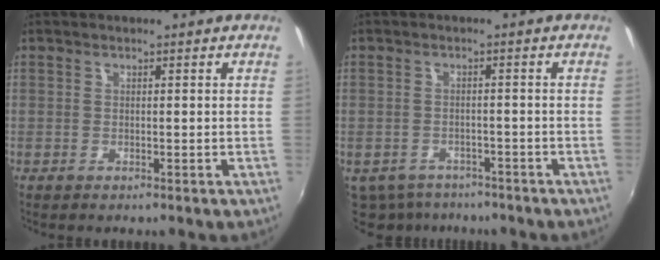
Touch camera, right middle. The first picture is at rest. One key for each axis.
{"total": 8.5, "fx": -6.5, "fy": 4.7, "fz": 2.8, "tx": -0.078, "ty": -0.026, "tz": -0.092}